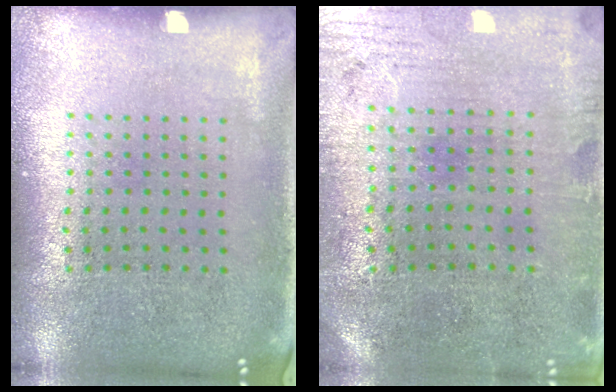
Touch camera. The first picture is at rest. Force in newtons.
{"total": 0.6, "press": 0.4, "slide": 0.5}